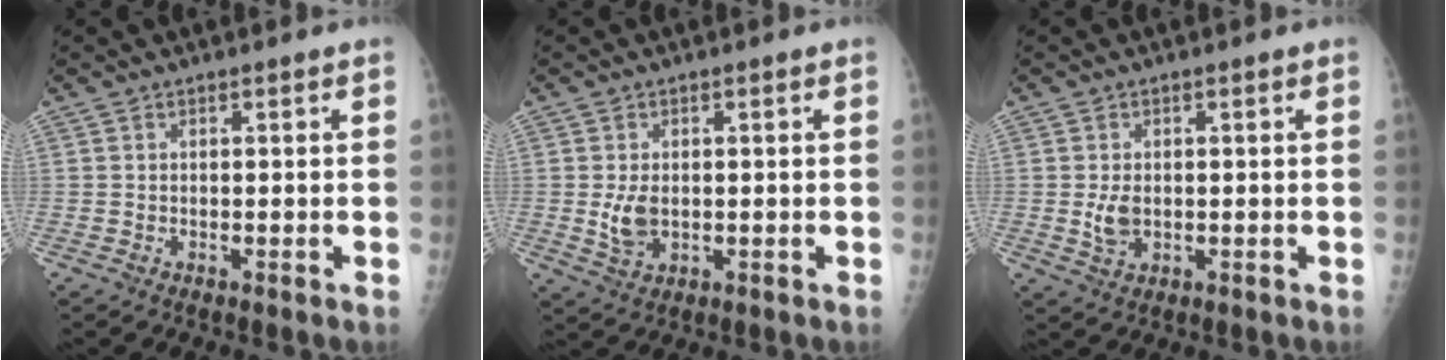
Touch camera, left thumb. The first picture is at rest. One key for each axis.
{"total": 4.6, "fx": -0.1, "fy": 2.9, "fz": 3.5, "tx": -0.061, "ty": -0.005, "tz": 0.006}
{"total": 3.7, "fx": -0.1, "fy": 2.4, "fz": 2.8, "tx": -0.048, "ty": -0.003, "tz": 0.003}